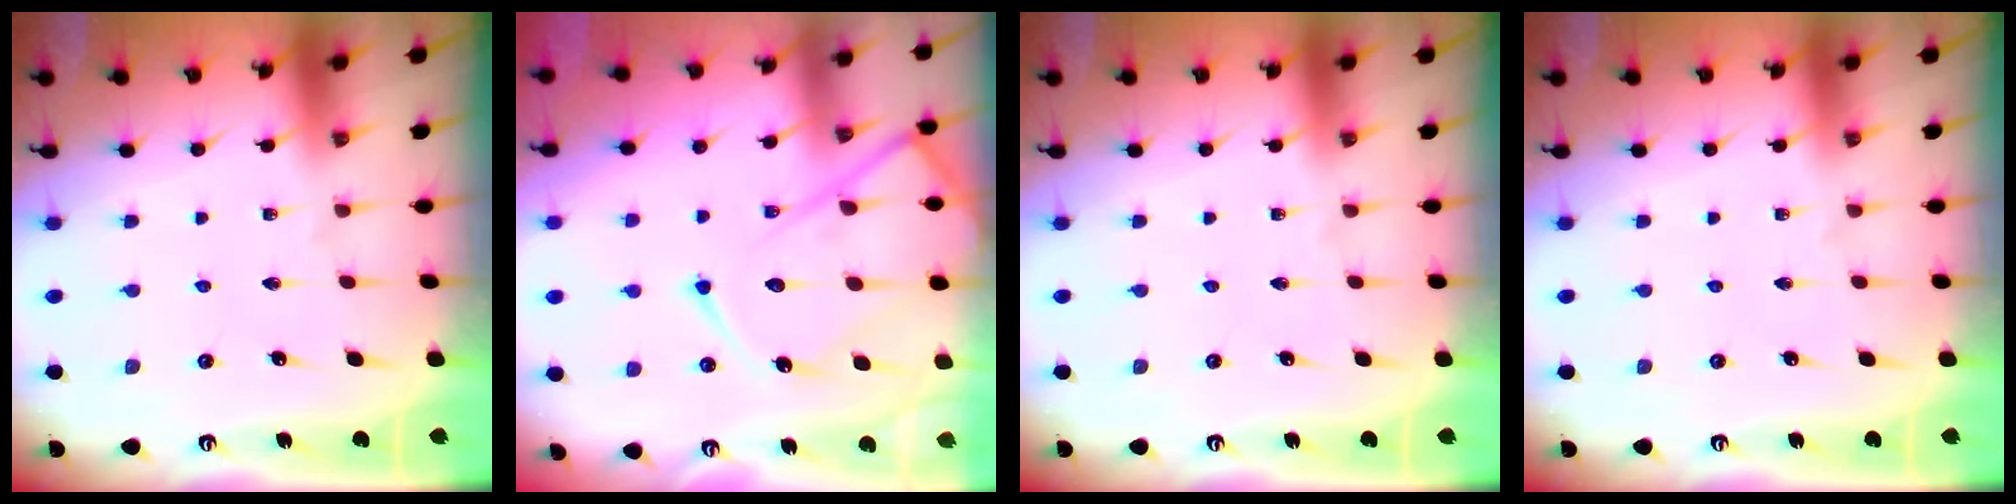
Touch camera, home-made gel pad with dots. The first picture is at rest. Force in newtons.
{"total": 17.2, "press": 17.1, "slide": 1.7}
{"total": 0.0}
{"total": 0.0}